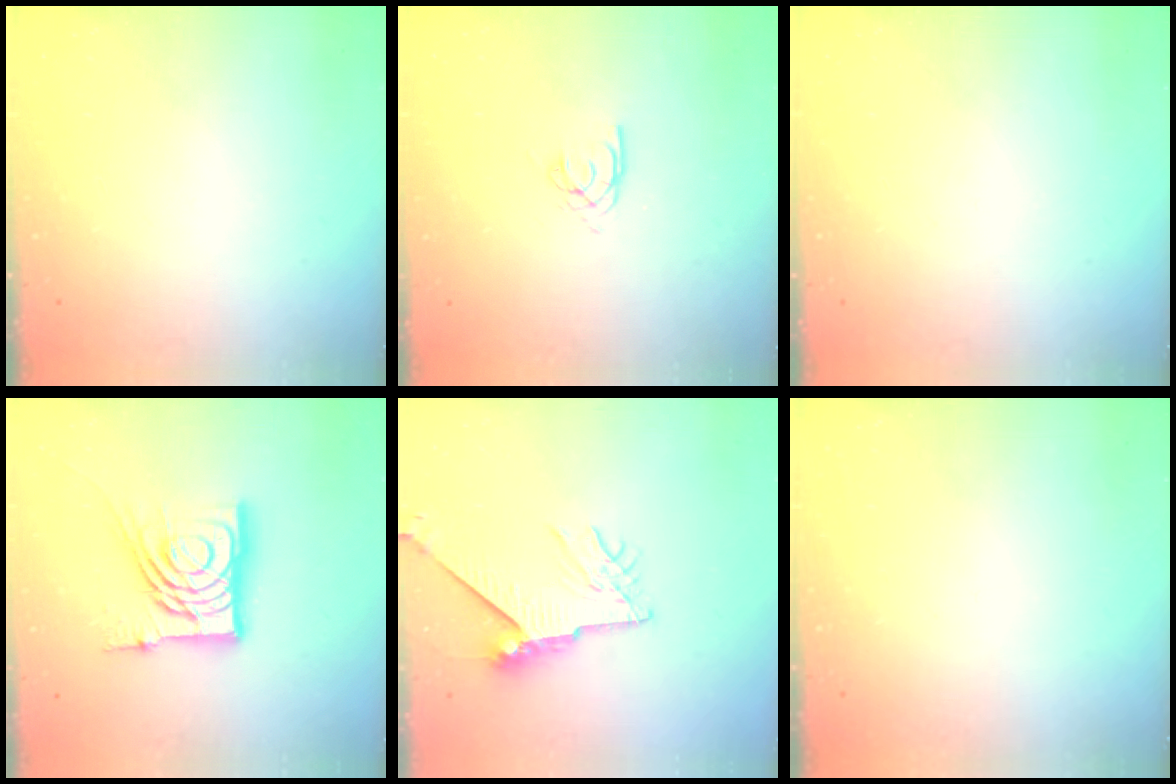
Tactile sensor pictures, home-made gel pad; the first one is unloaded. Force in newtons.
{"total": 4.5, "press": 4.5, "slide": 0.3}
{"total": 0.0}
{"total": 18.6, "press": 18.6, "slide": 1.6}
{"total": 8.7, "press": 8.7, "slide": 0.6}
{"total": 0.0}